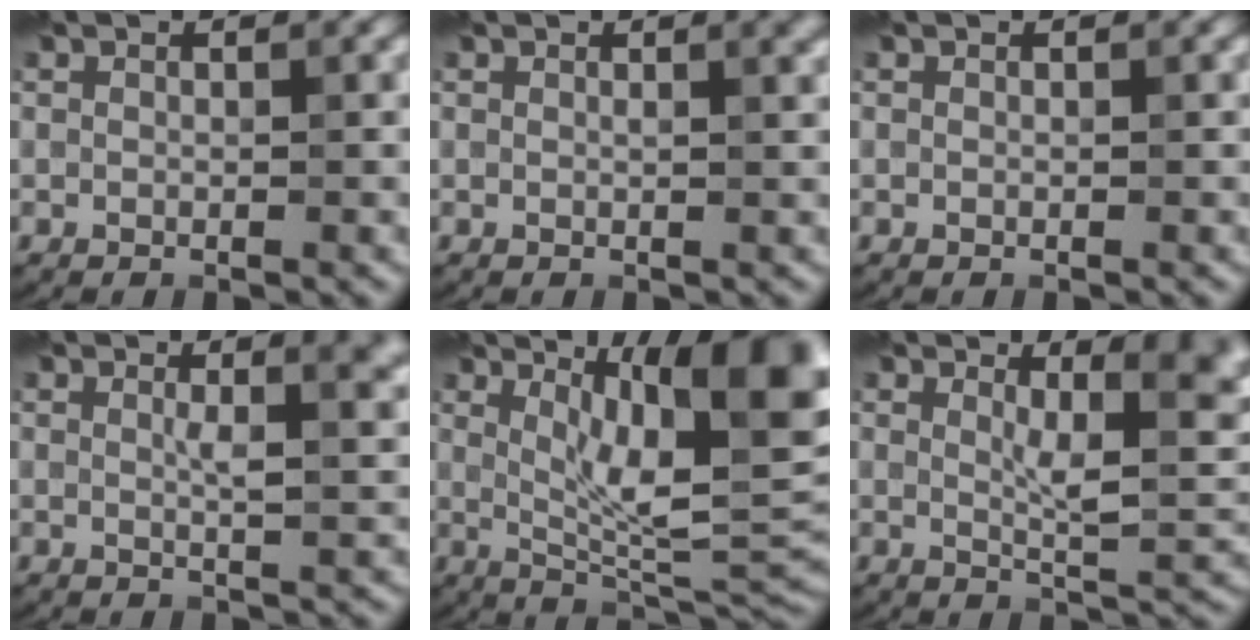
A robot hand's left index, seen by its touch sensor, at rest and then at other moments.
{"total": 1.3, "force": [0.7, 0.3, 1.1], "torque": [-0.005, 0.005, 0.009]}
{"total": 0.0}
{"total": 3.2, "force": [1.4, 0.7, 2.8], "torque": [-0.040, 0.004, 0.020]}
{"total": 11.9, "force": [4.0, 3.2, 10.8], "torque": [-0.140, -0.003, 0.066]}
{"total": 5.9, "force": [2.0, 1.2, 5.4], "torque": [-0.074, -0.003, 0.033]}